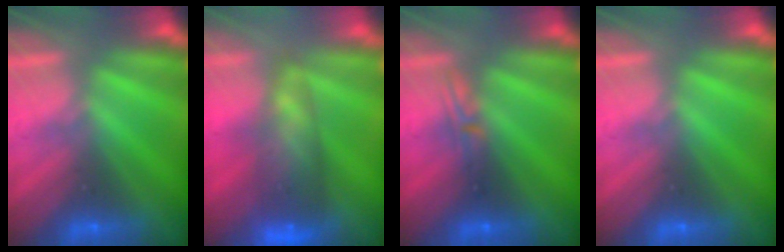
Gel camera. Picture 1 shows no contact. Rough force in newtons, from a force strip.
{"total": 7.4}
{"total": 2.3}
{"total": 0.0}